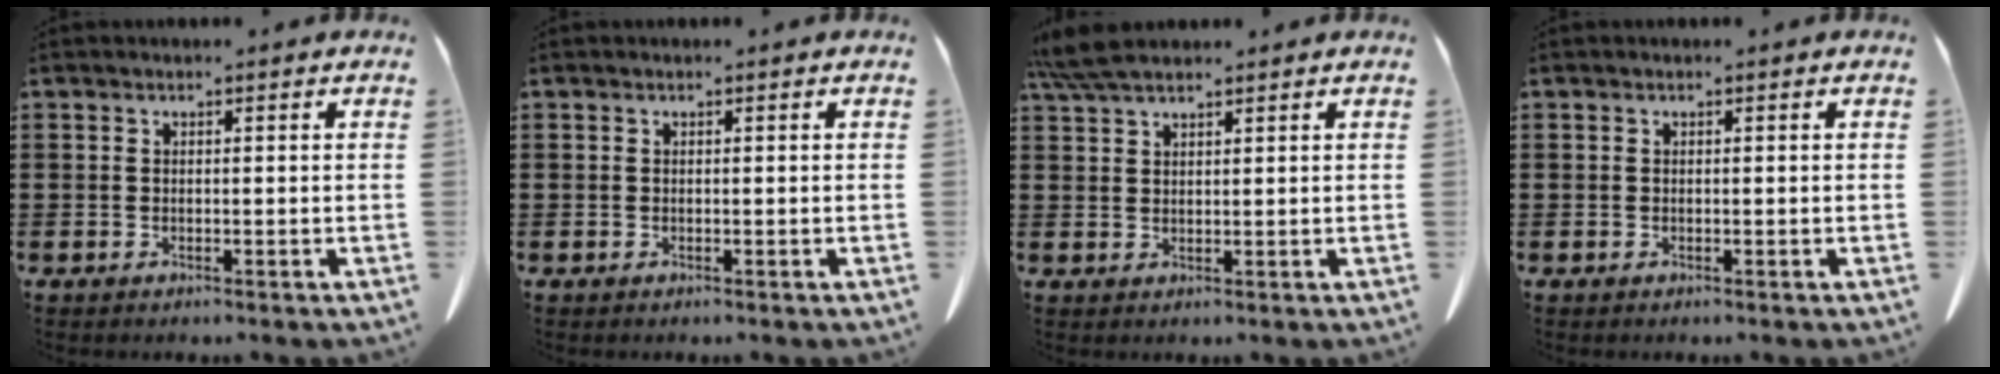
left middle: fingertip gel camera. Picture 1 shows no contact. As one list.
[{"total": 0.0}, {"total": 4.9, "force": [3.9, 0.9, 2.7], "torque": [-0.064, -0.001, 0.075]}, {"total": 0.0}]